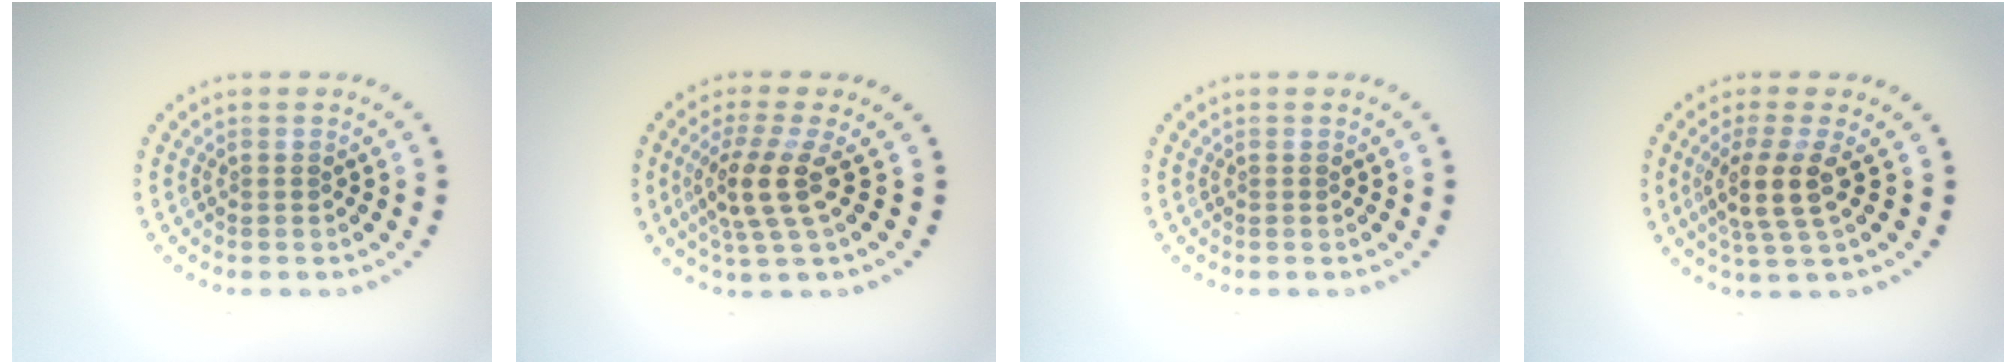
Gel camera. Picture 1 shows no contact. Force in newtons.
{"total": 3.8, "press": 3.0, "slide": 2.3}
{"total": 0.0}
{"total": 3.6, "press": 2.9, "slide": 2.2}